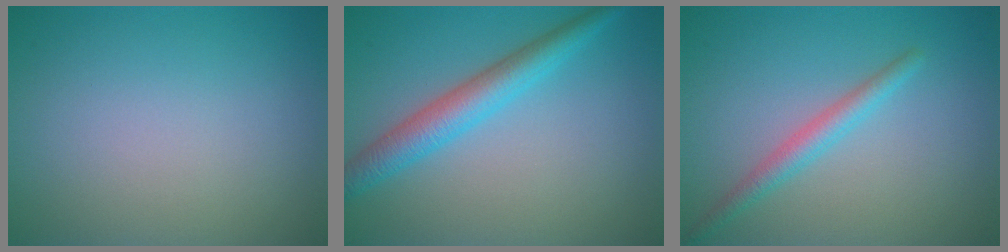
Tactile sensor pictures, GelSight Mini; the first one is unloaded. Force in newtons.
{"total": 4.0, "press": 4.0, "slide": 0.1}
{"total": 2.1, "press": 2.1, "slide": 0.0}